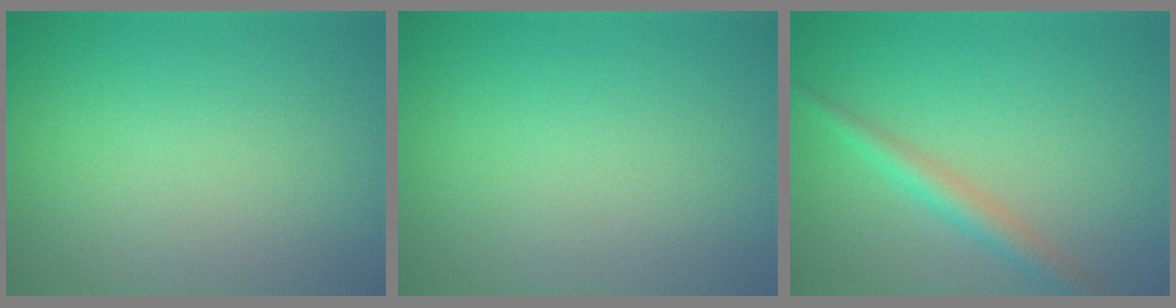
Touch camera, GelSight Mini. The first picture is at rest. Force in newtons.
{"total": 0.0}
{"total": 2.7, "press": 2.7, "slide": 0.0}